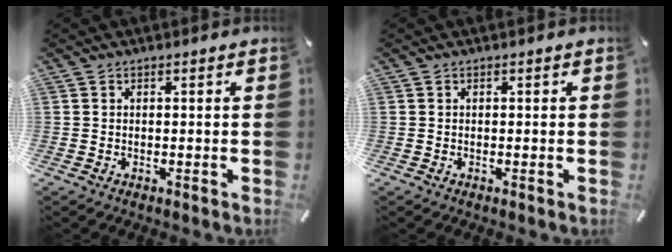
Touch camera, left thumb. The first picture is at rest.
{"total": 0.0}